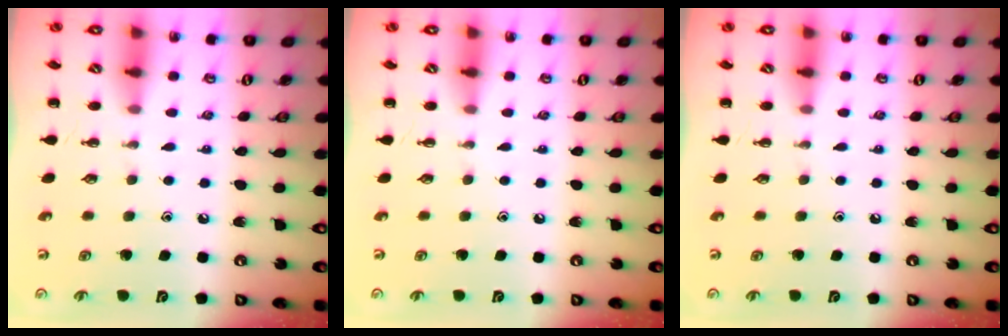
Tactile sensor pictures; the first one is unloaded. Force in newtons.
{"total": 0.0}
{"total": 0.0}